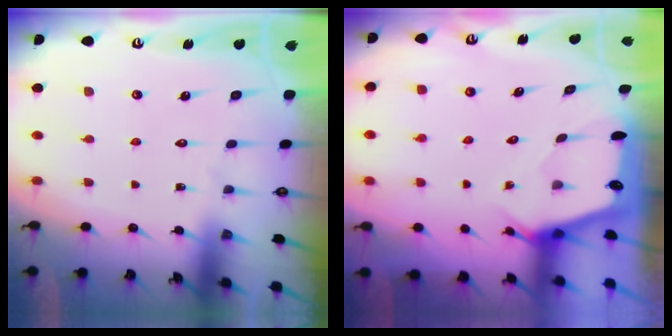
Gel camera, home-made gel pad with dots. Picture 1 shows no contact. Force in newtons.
{"total": 2.5, "press": 2.5, "slide": 0.3}